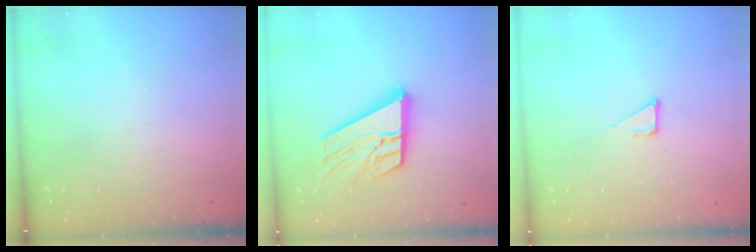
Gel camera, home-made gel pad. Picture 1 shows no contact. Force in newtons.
{"total": 16.5, "press": 16.4, "slide": 1.7}
{"total": 2.3, "press": 2.3, "slide": 0.1}